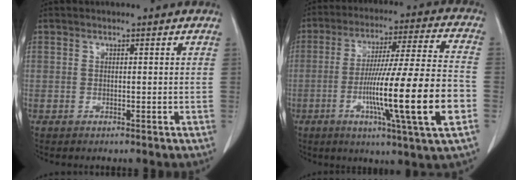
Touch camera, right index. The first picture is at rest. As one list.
[{"total": 19.7, "force": [-5.5, -0.4, 18.9], "torque": [-0.306, -0.011, -0.092]}]